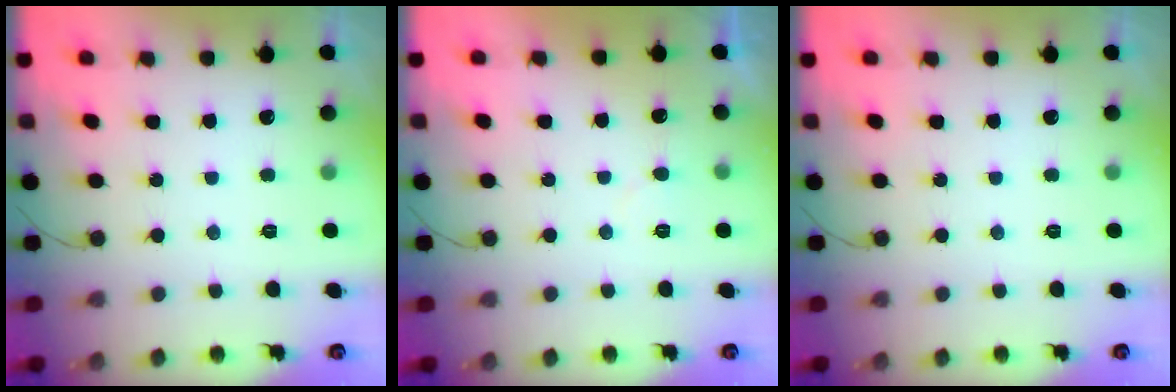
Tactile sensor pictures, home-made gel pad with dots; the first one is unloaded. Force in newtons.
{"total": 4.6, "press": 4.6, "slide": 0.2}
{"total": 0.0}